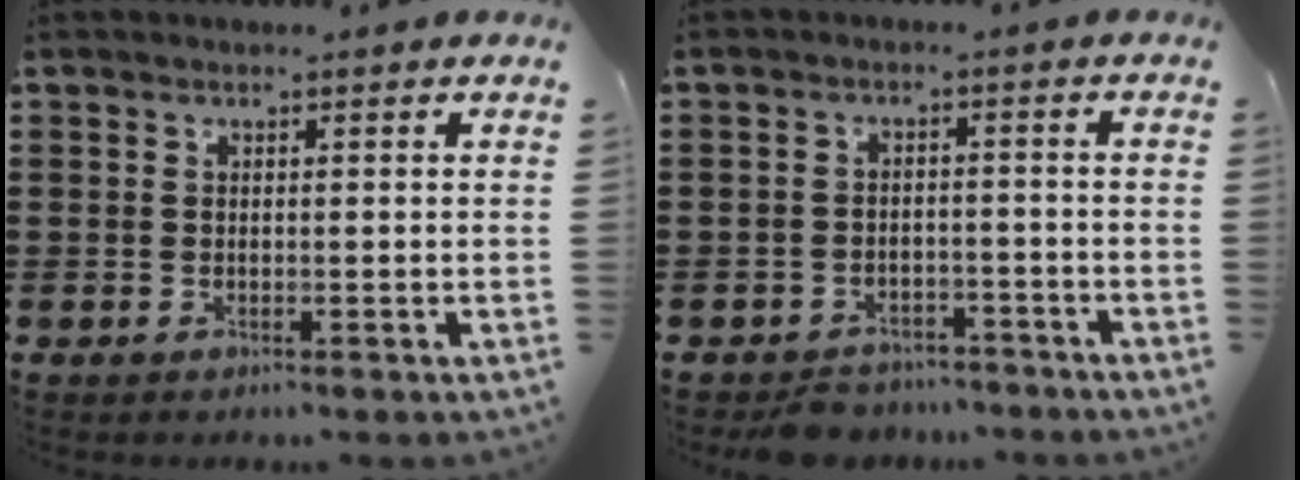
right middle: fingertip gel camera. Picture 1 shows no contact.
{"total": 3.2, "force": [-3.0, 0.9, -0.1], "torque": [-0.004, 0.004, -0.065]}